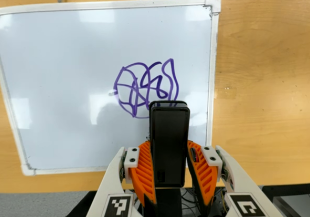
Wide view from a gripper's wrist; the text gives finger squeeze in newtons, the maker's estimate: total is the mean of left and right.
{"total": 4.7, "left": 3.2, "right": 6.3}